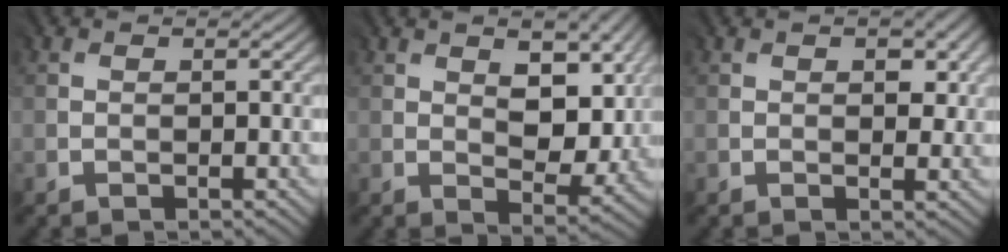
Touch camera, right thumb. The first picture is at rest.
{"total": 7.4, "force": [2.0, 4.2, 5.7], "torque": [-0.093, -0.015, 0.035]}
{"total": 3.1, "force": [0.9, 1.7, 2.4], "torque": [-0.035, -0.005, 0.020]}